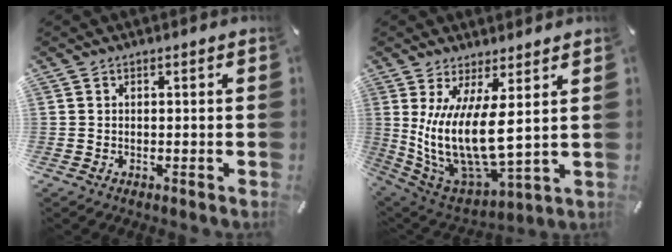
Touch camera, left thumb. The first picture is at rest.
{"total": 15.2, "force": [3.3, 6.1, 13.5], "torque": [-0.307, -0.047, 0.065]}